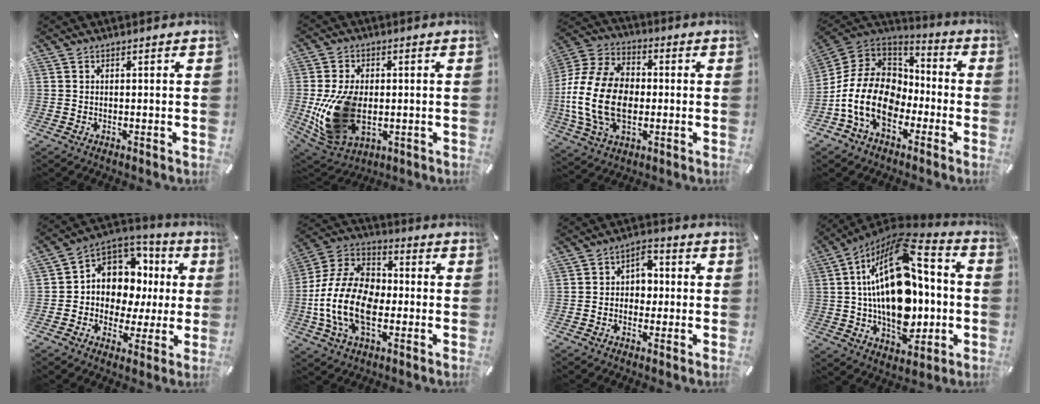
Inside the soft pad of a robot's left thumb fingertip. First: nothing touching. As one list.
[{"total": 17.2, "force": [-1.7, 11.7, 12.5], "torque": [-0.271, -0.004, -0.026]}, {"total": 19.2, "force": [-2.6, 13.5, 13.5], "torque": [-0.308, 0.013, -0.048]}, {"total": 17.2, "force": [-5.9, 12.5, 10.2], "torque": [-0.224, 0.030, -0.100]}, {"total": 10.4, "force": [2.6, 9.5, 3.4], "torque": [-0.064, -0.033, 0.057]}, {"total": 17.2, "force": [-4.5, 11.5, 12.0], "torque": [-0.272, 0.021, -0.084]}, {"total": 5.3, "force": [-0.3, 4.3, 3.2], "torque": [-0.042, 0.002, -0.012]}, {"total": 26.6, "force": [2.5, 15.6, 21.4], "torque": [-0.383, -0.022, 0.043]}]